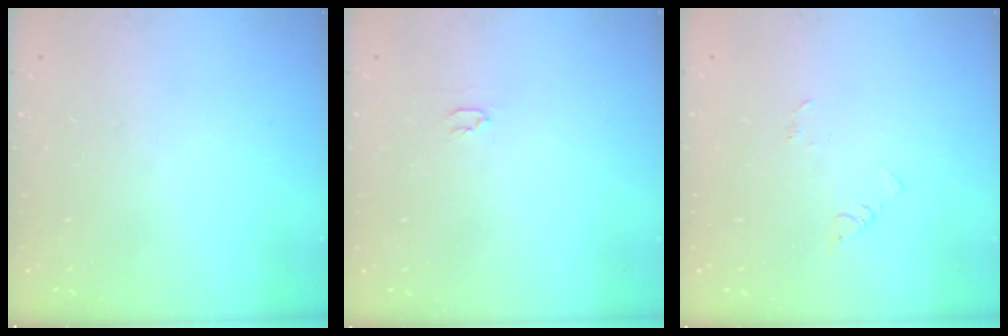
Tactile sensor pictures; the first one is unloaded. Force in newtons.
{"total": 2.0, "press": 2.0, "slide": 0.3}
{"total": 2.9, "press": 2.9, "slide": 0.3}